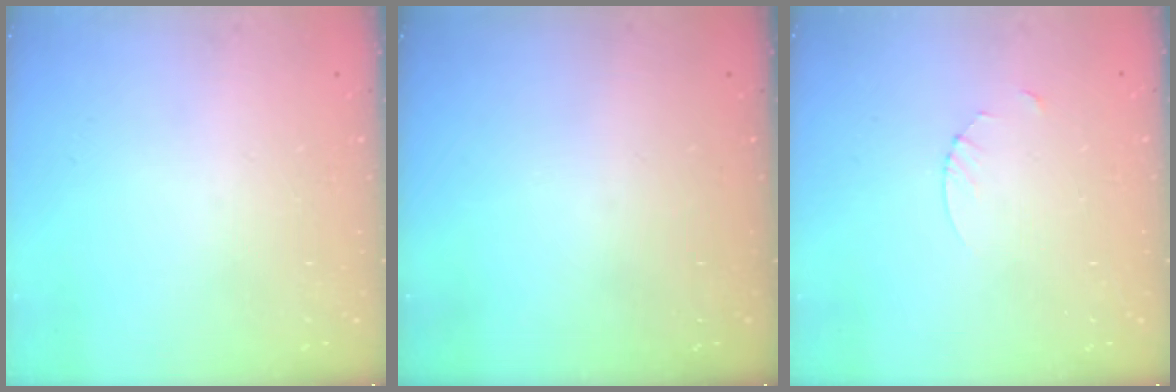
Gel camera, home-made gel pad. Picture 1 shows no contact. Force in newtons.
{"total": 0.0}
{"total": 2.7, "press": 2.7, "slide": 0.3}